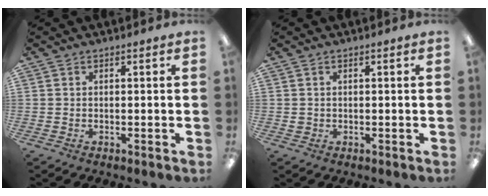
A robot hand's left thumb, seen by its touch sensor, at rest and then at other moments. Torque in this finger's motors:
{"motor_torque": [0.02, 0.11, 0.41, -0.16, -0.01]}